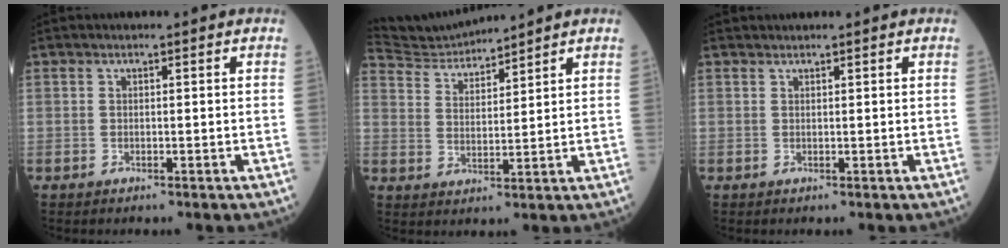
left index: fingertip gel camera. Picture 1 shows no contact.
{"total": 6.8, "force": [6.8, -0.6, -0.2], "torque": [-0.012, 0.020, 0.142]}
{"total": 0.8, "force": [0.8, 0.0, 0.1], "torque": [-0.003, 0.013, 0.018]}